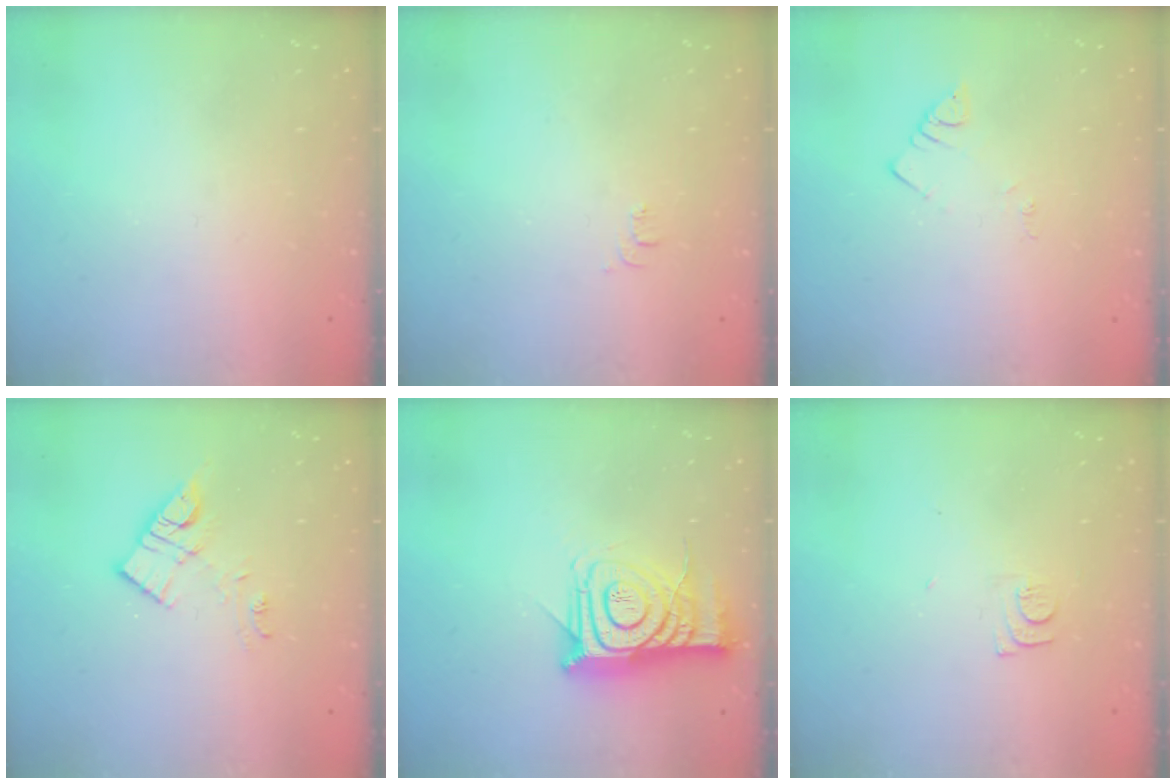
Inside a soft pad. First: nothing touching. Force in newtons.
{"total": 7.3, "press": 7.3, "slide": 1.0}
{"total": 2.2, "press": 2.2, "slide": 0.4}
{"total": 11.5, "press": 11.5, "slide": 0.6}
{"total": 13.9, "press": 13.9, "slide": 1.2}
{"total": 5.3, "press": 5.2, "slide": 0.6}